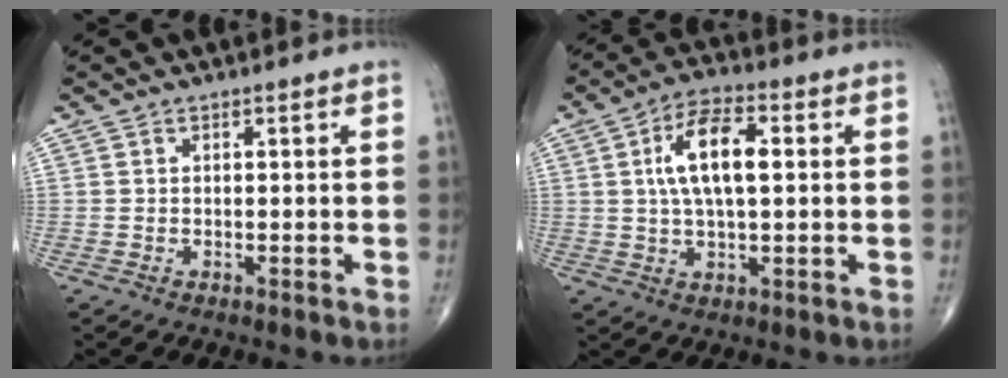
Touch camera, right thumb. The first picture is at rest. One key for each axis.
{"total": 10.7, "fx": 1.7, "fy": 4.6, "fz": 9.6, "tx": -0.172, "ty": 0.014, "tz": 0.025}